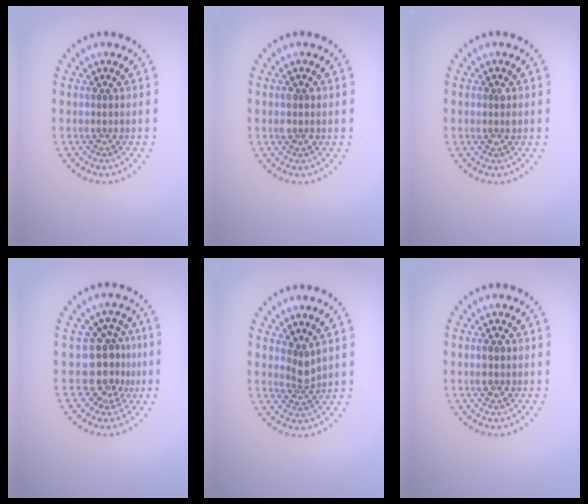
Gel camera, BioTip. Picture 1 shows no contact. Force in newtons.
{"total": 1.3, "press": 1.3, "slide": 0.1}
{"total": 1.0, "press": 1.0, "slide": 0.2}
{"total": 4.0, "press": 3.3, "slide": 2.2}
{"total": 2.0, "press": 1.5, "slide": 1.3}
{"total": 1.5, "press": 1.4, "slide": 0.1}